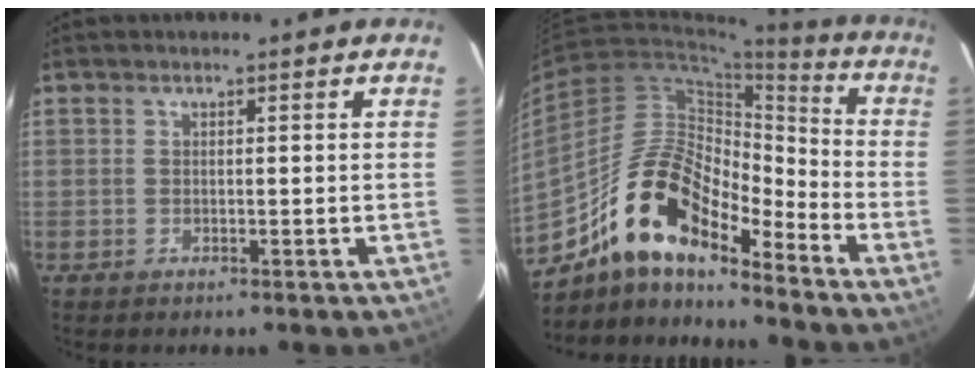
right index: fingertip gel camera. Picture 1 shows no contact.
{"total": 16.3, "force": [-12.3, 5.5, 9.1], "torque": [-0.161, 0.014, -0.237]}